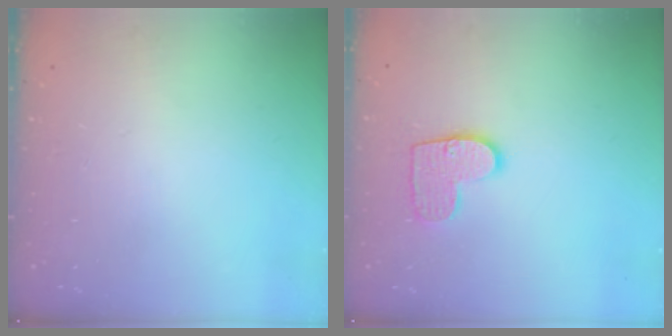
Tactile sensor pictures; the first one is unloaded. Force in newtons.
{"total": 9.8, "press": 9.8, "slide": 0.4}